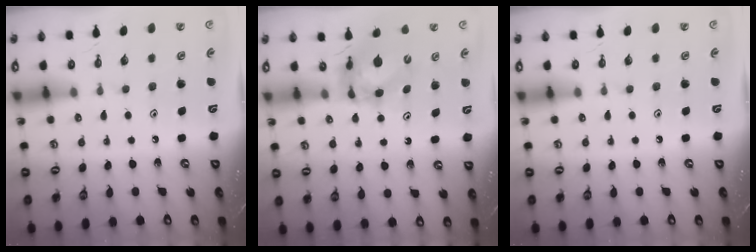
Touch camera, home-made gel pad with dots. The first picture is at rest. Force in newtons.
{"total": 6.2, "press": 6.2, "slide": 0.6}
{"total": 0.0}